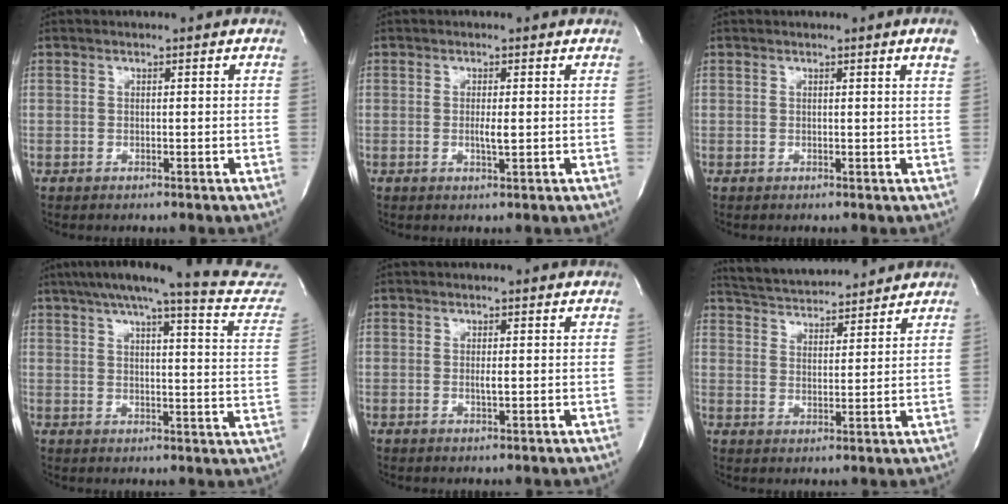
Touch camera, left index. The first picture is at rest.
{"total": 1.7, "force": [-0.1, 0.2, 1.6], "torque": [-0.034, -0.001, 0.000]}
{"total": 1.8, "force": [1.2, -0.5, 1.2], "torque": [-0.020, -0.008, 0.011]}
{"total": 22.2, "force": [19.5, 1.1, 10.7], "torque": [-0.149, -0.033, 0.228]}
{"total": 0.9, "force": [0.0, 0.1, 0.9], "torque": [-0.021, -0.002, 0.001]}
{"total": 12.4, "force": [11.7, 1.8, 3.5], "torque": [-0.065, 0.020, 0.185]}